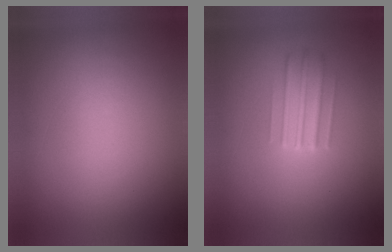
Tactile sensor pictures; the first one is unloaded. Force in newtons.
{"total": 2.8}